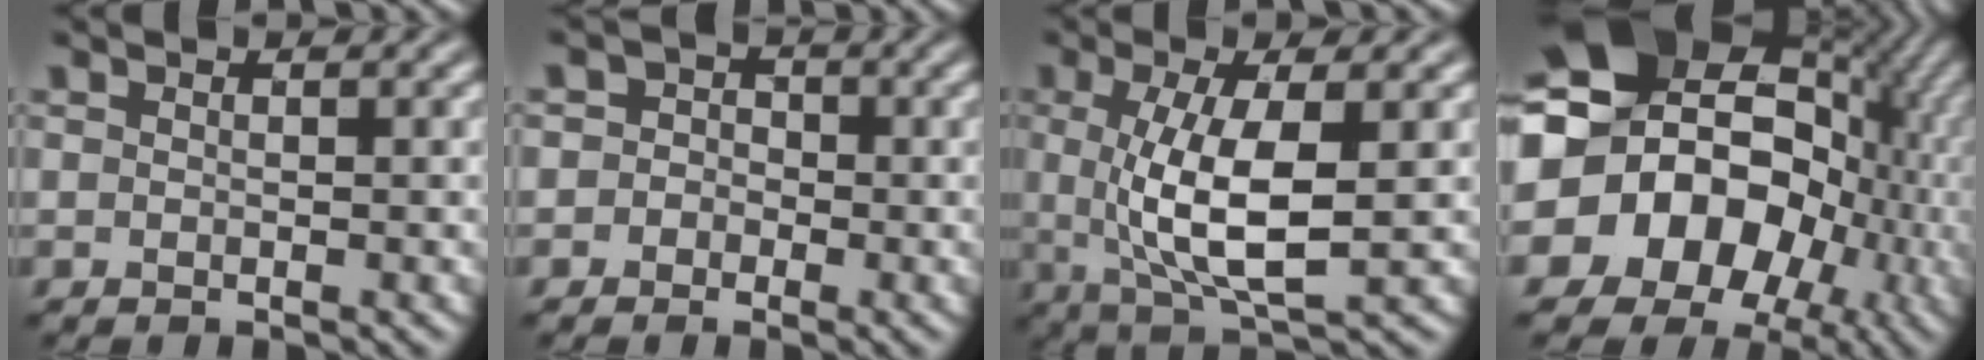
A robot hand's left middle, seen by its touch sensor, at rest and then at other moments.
{"total": 2.1, "force": [-0.4, 2.0, 0.5], "torque": [0.029, 0.010, -0.026]}
{"total": 7.0, "force": [0.2, 2.2, 6.6], "torque": [-0.131, -0.008, 0.007]}
{"total": 19.3, "force": [-0.7, 15.9, 11.0], "torque": [-0.182, -0.021, -0.034]}